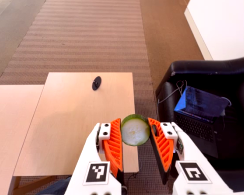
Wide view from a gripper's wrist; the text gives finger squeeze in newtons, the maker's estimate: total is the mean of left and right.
{"total": 11.7, "left": 11.9, "right": 11.4}